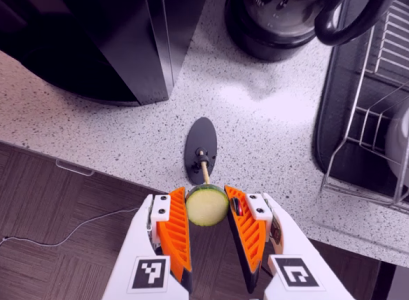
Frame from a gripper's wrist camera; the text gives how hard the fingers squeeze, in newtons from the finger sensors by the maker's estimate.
{"total": 10.5, "left": 10.2, "right": 10.7}